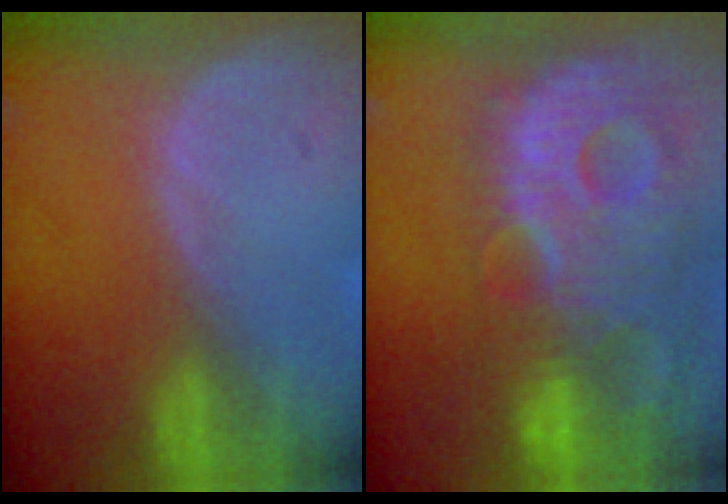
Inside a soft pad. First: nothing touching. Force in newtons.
{"total": 13.9, "press": 12.0, "slide": 7.0}